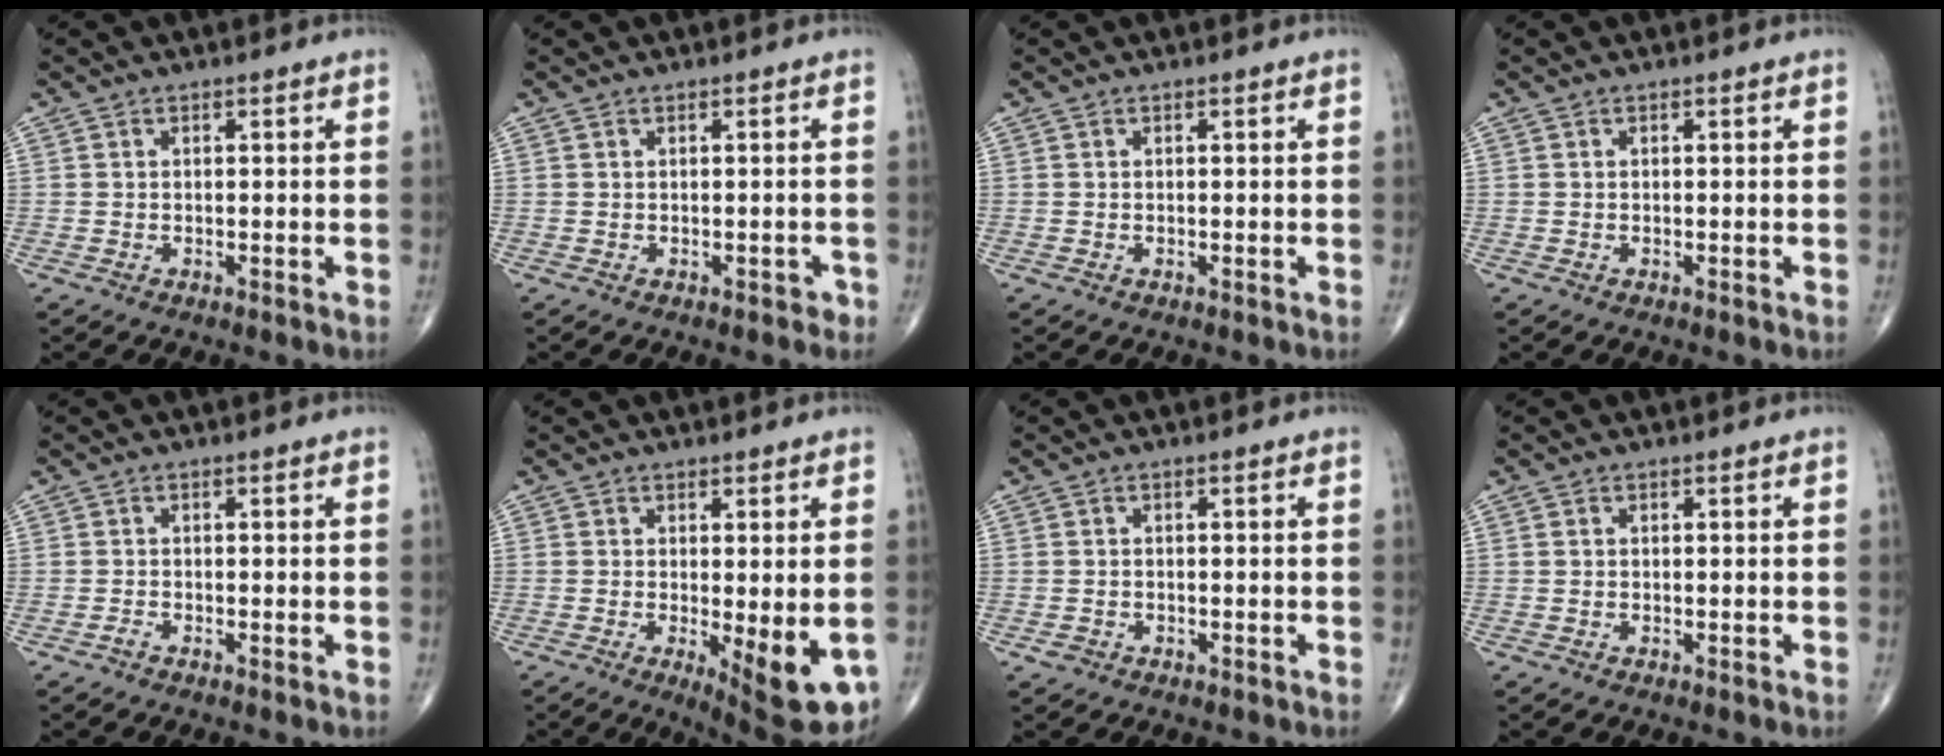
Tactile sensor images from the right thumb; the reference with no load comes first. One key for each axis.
{"total": 1.1, "fx": -0.4, "fy": 0.8, "fz": 0.7, "tx": -0.004, "ty": 0.003, "tz": -0.003}
{"total": 0.0}
{"total": 0.0}
{"total": 0.7, "fx": -0.4, "fy": 0.2, "fz": 0.6, "tx": -0.014, "ty": -0.002, "tz": -0.011}
{"total": 11.5, "fx": -2.8, "fy": 3.7, "fz": 10.5, "tx": -0.130, "ty": -0.024, "tz": -0.027}
{"total": 1.1, "fx": -0.5, "fy": 1.0, "fz": 0.3, "tx": -0.005, "ty": 0.006, "tz": -0.008}
{"total": 0.0}